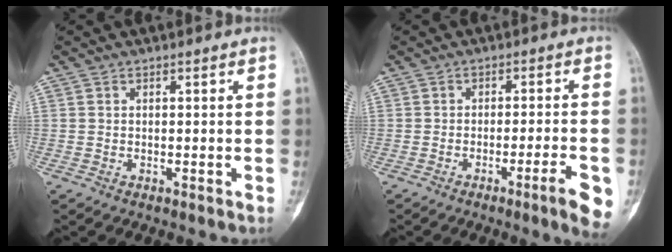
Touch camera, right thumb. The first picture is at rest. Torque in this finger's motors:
{"motor_torque": [0.07, 0.24, -0.09, 0.09, -0.03]}